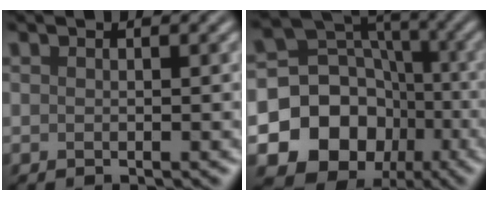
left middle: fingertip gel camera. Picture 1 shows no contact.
{"total": 13.9, "force": [-5.0, 12.1, 4.7], "torque": [-0.074, -0.026, -0.100]}